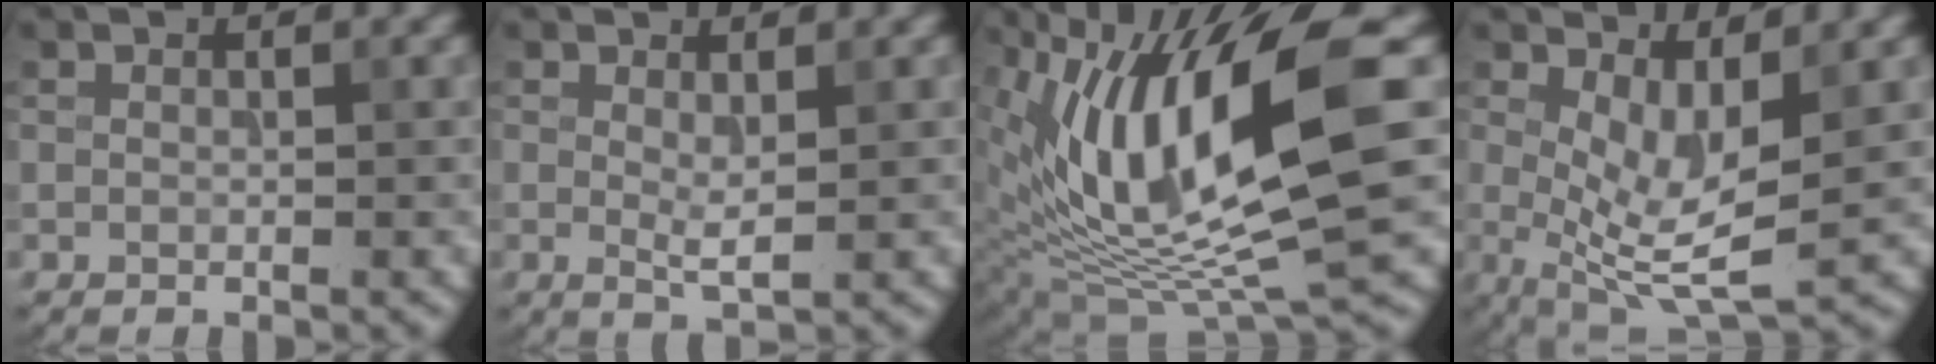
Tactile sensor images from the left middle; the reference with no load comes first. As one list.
[{"total": 1.6, "force": [0.4, 0.3, 1.5], "torque": [-0.028, -0.007, 0.010]}, {"total": 13.1, "force": [2.2, 4.2, 12.2], "torque": [-0.230, -0.004, 0.039]}, {"total": 5.3, "force": [0.8, 2.0, 4.9], "torque": [-0.100, -0.018, 0.018]}]